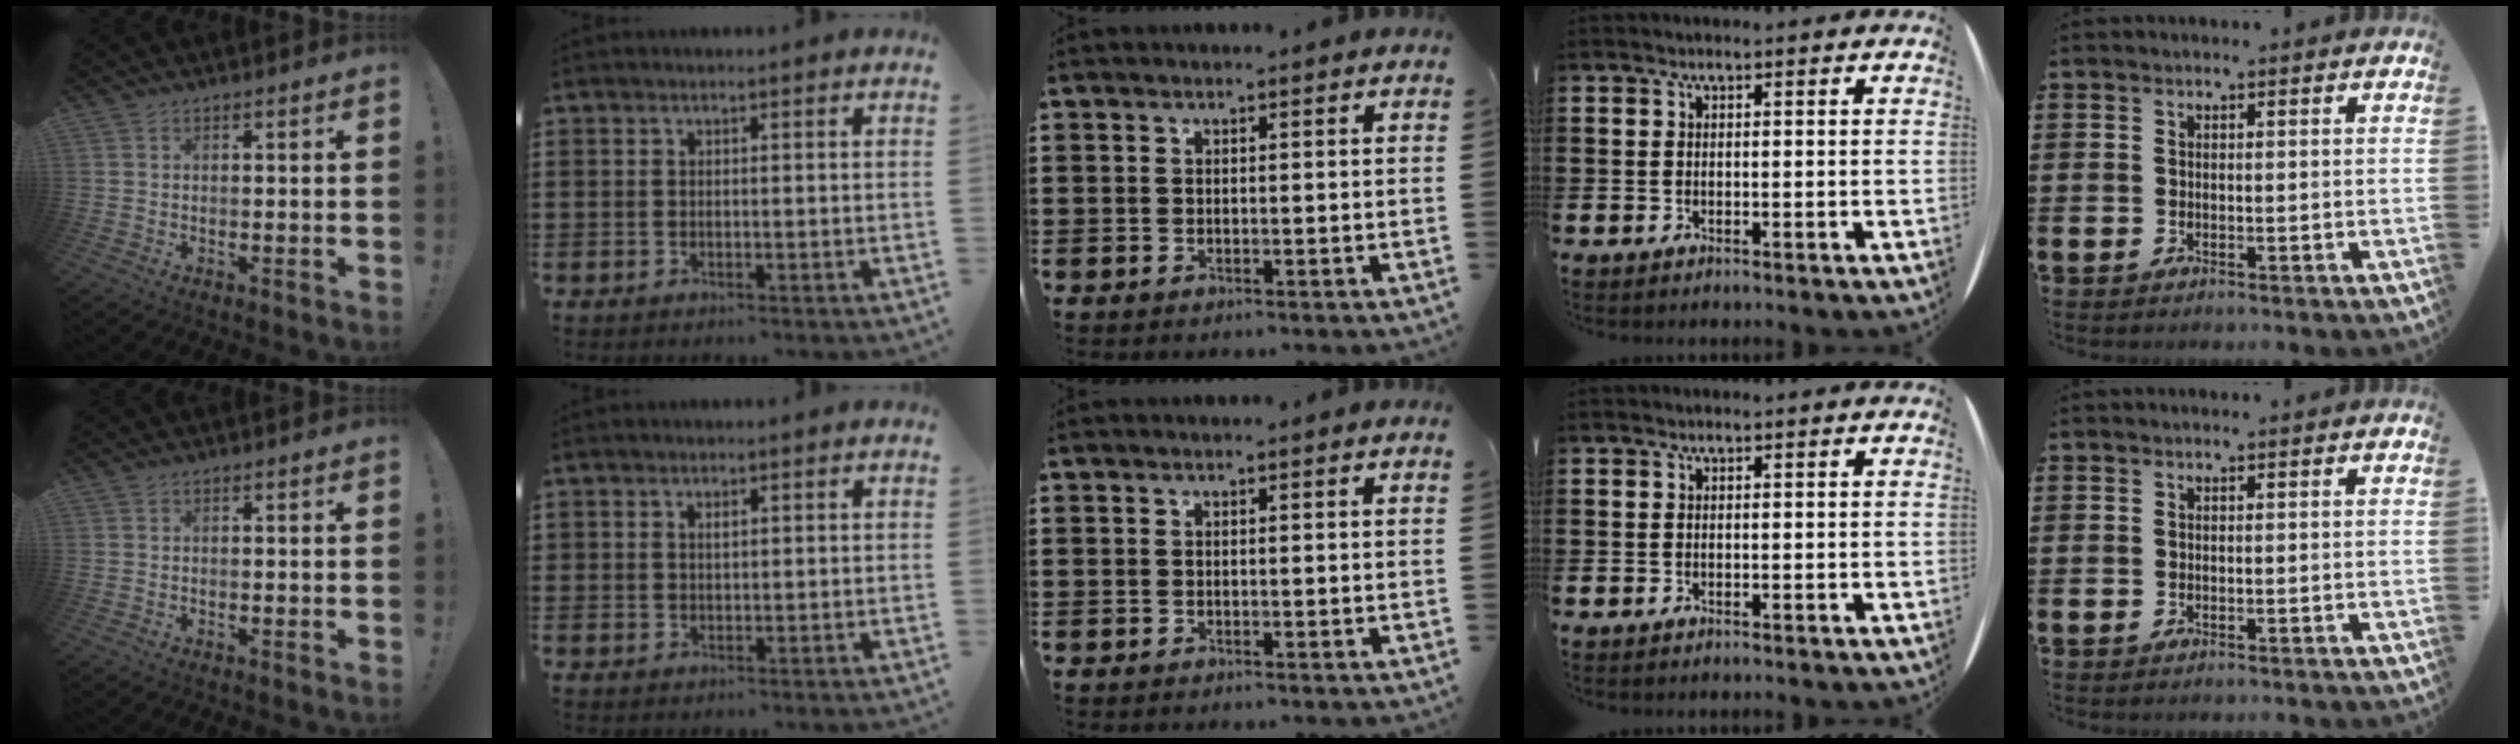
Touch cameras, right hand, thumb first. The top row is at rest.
{"index": {"total": 1.1, "force": [0.6, 0.6, 0.6], "torque": [-0.014, 0.003, 0.012]}}